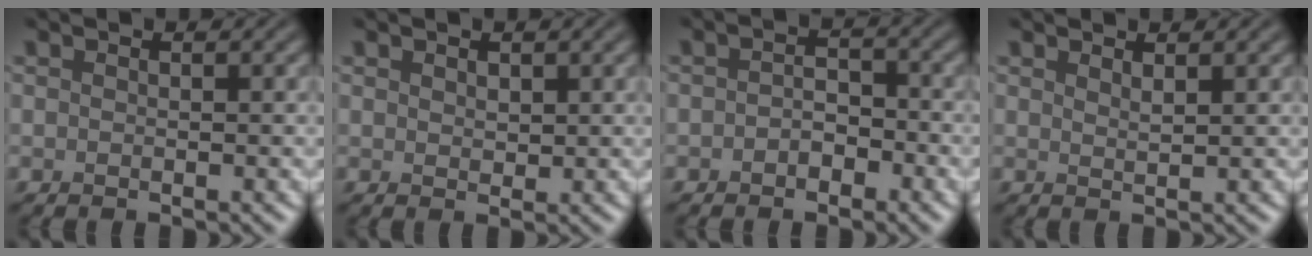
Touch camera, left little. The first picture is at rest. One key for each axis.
{"total": 1.0, "fx": 0.6, "fy": 0.6, "fz": 0.4, "tx": -0.009, "ty": -0.002, "tz": 0.014}
{"total": 1.8, "fx": -0.9, "fy": 1.2, "fz": 1.1, "tx": -0.020, "ty": 0.004, "tz": -0.019}
{"total": 1.0, "fx": 0.9, "fy": 0.2, "fz": 0.5, "tx": -0.006, "ty": -0.001, "tz": 0.015}